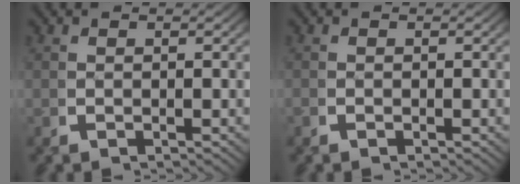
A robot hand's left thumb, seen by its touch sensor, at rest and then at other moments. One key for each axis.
{"total": 0.0}